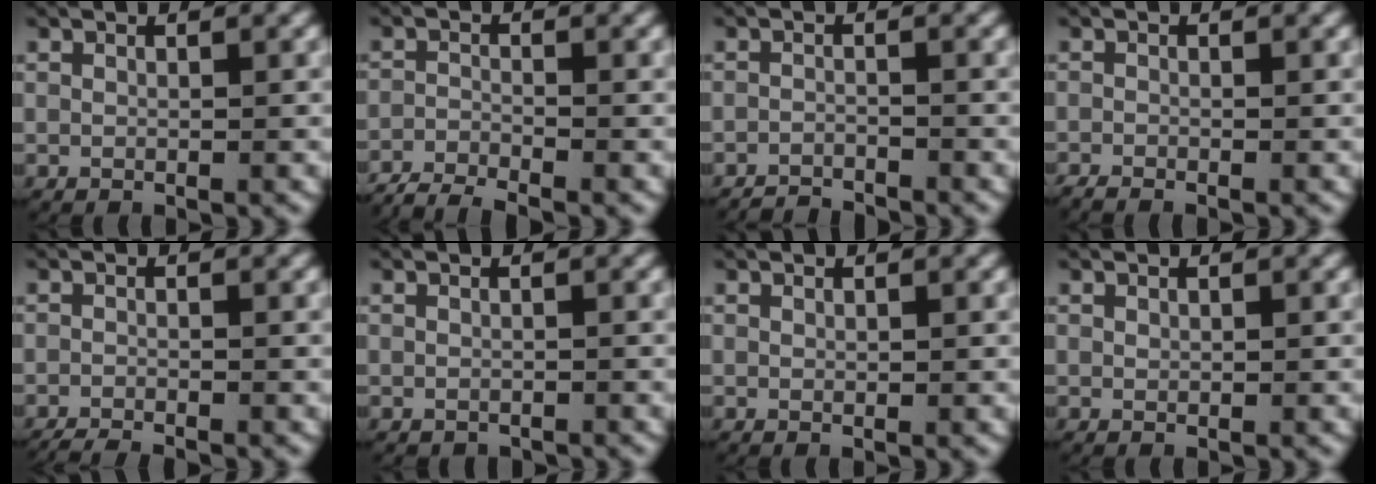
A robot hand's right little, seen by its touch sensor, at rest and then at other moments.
{"total": 5.0, "force": [-4.6, 1.6, 1.3], "torque": [-0.030, -0.019, -0.070]}
{"total": 3.1, "force": [-3.1, 0.7, 0.3], "torque": [-0.010, -0.014, -0.051]}
{"total": 1.6, "force": [-1.5, 0.5, 0.4], "torque": [-0.011, -0.008, -0.024]}
{"total": 3.6, "force": [-3.4, 0.9, 0.8], "torque": [-0.019, -0.014, -0.049]}
{"total": 0.8, "force": [-0.8, 0.3, -0.1], "torque": [-0.001, -0.004, -0.008]}
{"total": 0.0}
{"total": 0.0}